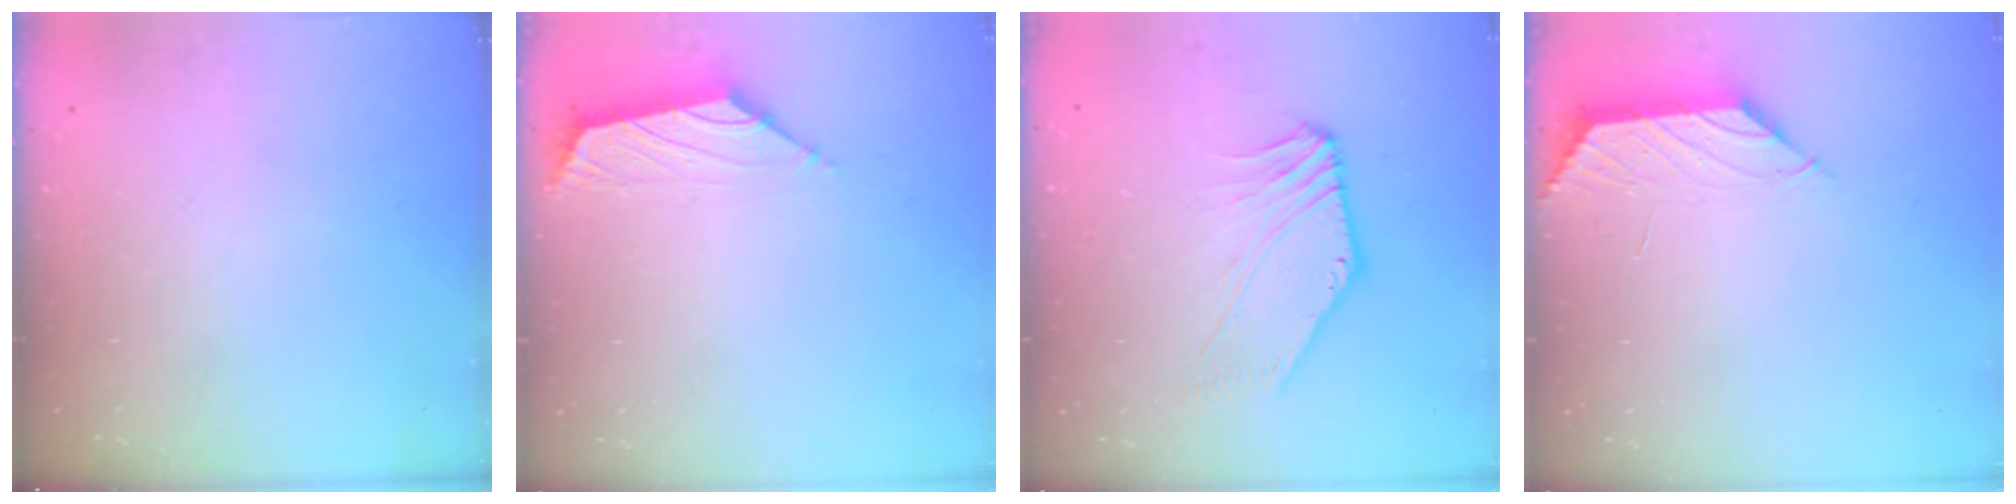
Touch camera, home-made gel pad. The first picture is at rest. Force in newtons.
{"total": 1.5, "press": 1.4, "slide": 0.5}
{"total": 1.1, "press": 0.7, "slide": 0.8}
{"total": 1.1, "press": 1.0, "slide": 0.5}